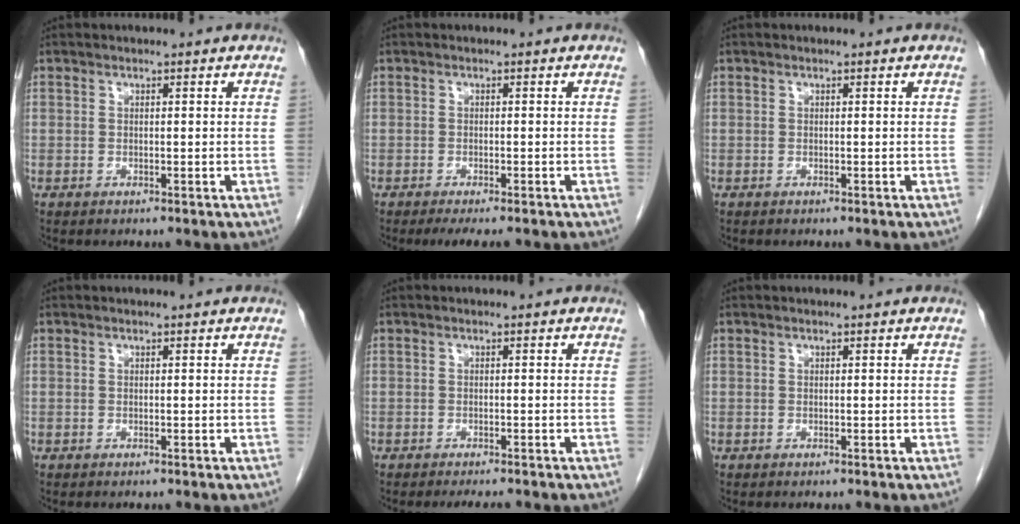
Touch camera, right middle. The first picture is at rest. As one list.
[{"total": 4.4, "force": [-3.6, 0.6, 2.6], "torque": [-0.031, -0.010, -0.050]}, {"total": 0.0}, {"total": 0.0}, {"total": 2.6, "force": [-2.3, 0.3, 1.2], "torque": [-0.014, -0.006, -0.028]}, {"total": 0.0}]